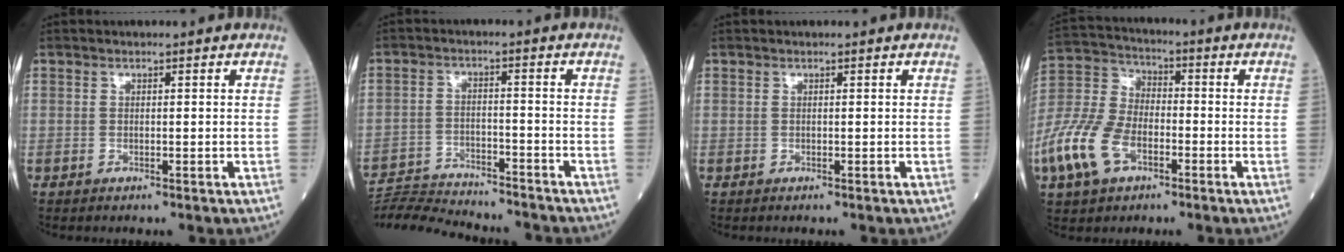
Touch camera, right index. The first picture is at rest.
{"total": 13.2, "force": [-12.8, 0.5, 3.0], "torque": [-0.050, 0.006, -0.203]}
{"total": 0.0}
{"total": 12.9, "force": [-5.4, 7.4, 9.0], "torque": [-0.227, 0.008, -0.104]}